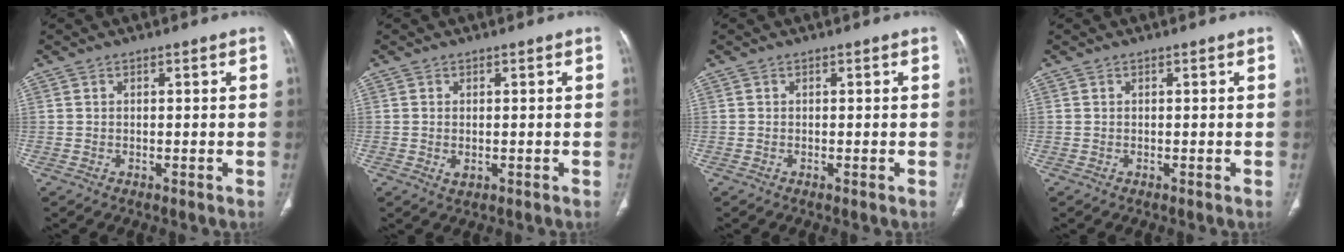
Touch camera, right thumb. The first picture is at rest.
{"total": 1.5, "force": [-0.2, 0.9, 1.2], "torque": [-0.023, -0.005, -0.001]}
{"total": 0.0}
{"total": 0.0}